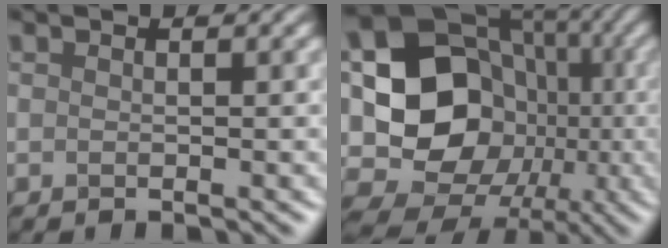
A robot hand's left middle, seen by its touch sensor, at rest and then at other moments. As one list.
[{"total": 16.4, "force": [-2.2, 14.7, 7.0], "torque": [-0.147, 0.018, -0.031]}]